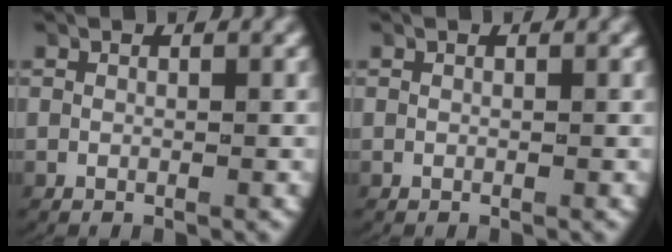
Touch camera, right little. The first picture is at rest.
{"total": 0.0}